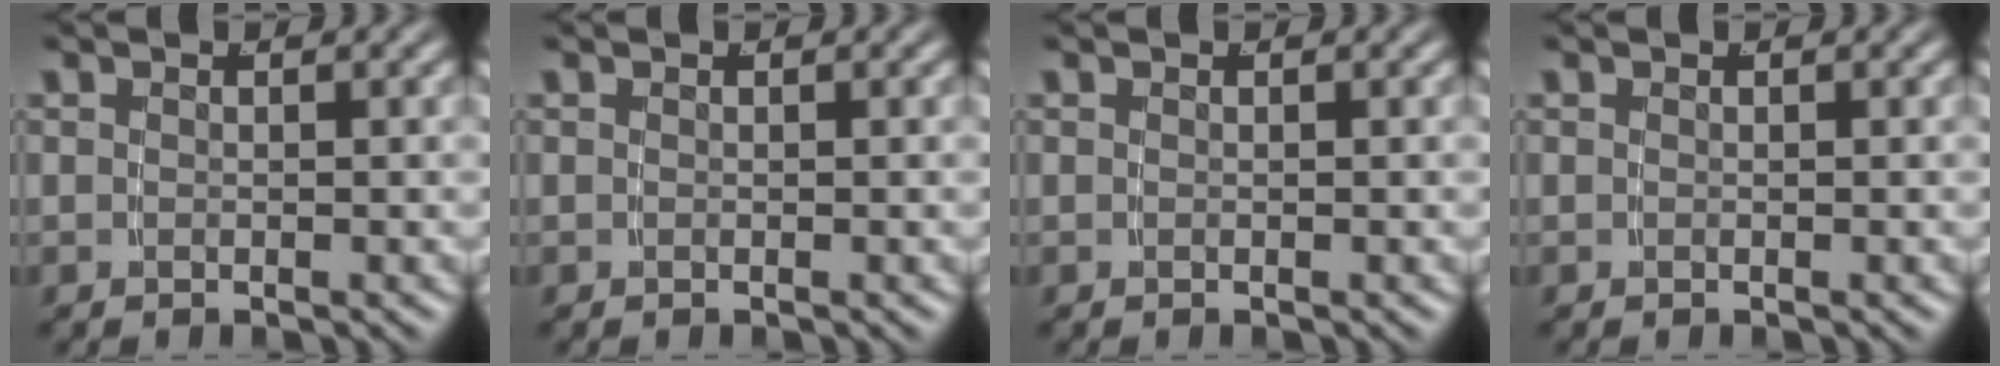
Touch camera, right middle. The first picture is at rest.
{"total": 0.0}
{"total": 0.0}
{"total": 0.0}